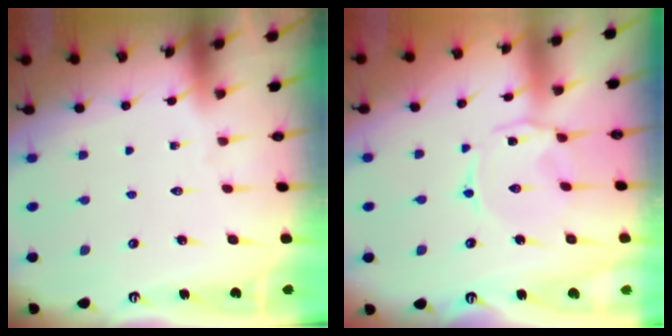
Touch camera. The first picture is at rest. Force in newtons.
{"total": 1.6, "press": 1.5, "slide": 0.4}